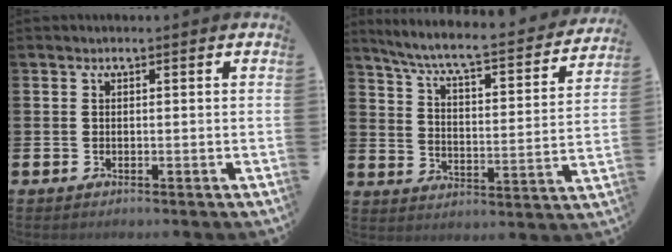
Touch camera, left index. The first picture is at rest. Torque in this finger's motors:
{"motor_torque": [0.92, -1.22, 0.58, 0.20]}